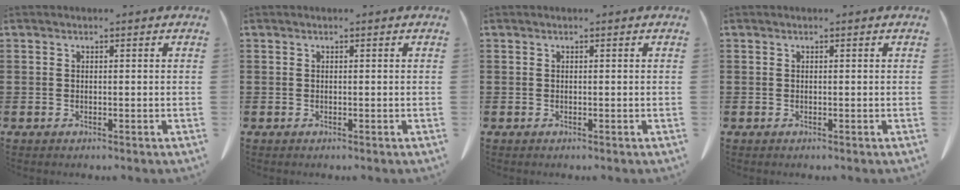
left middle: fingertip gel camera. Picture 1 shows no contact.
{"total": 0.0}
{"total": 0.0}
{"total": 0.0}